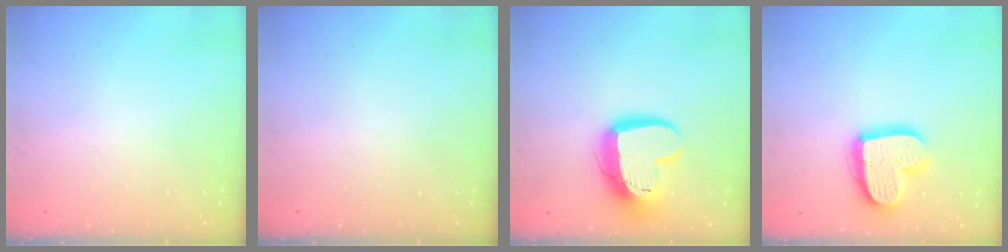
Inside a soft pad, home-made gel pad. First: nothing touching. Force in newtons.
{"total": 0.0}
{"total": 18.9, "press": 18.8, "slide": 1.5}
{"total": 16.2, "press": 16.2, "slide": 1.1}